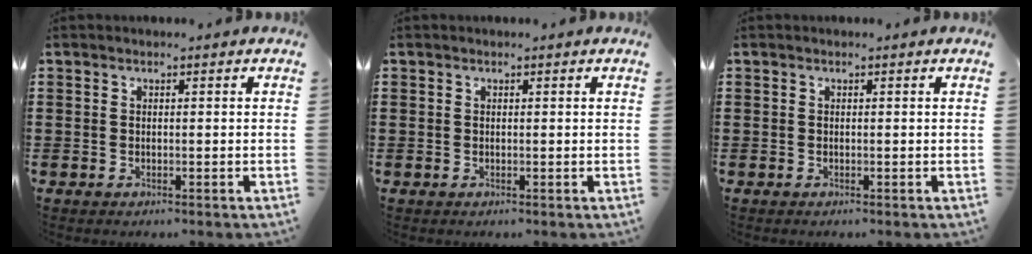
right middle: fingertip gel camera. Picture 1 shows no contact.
{"total": 0.0}
{"total": 0.0}